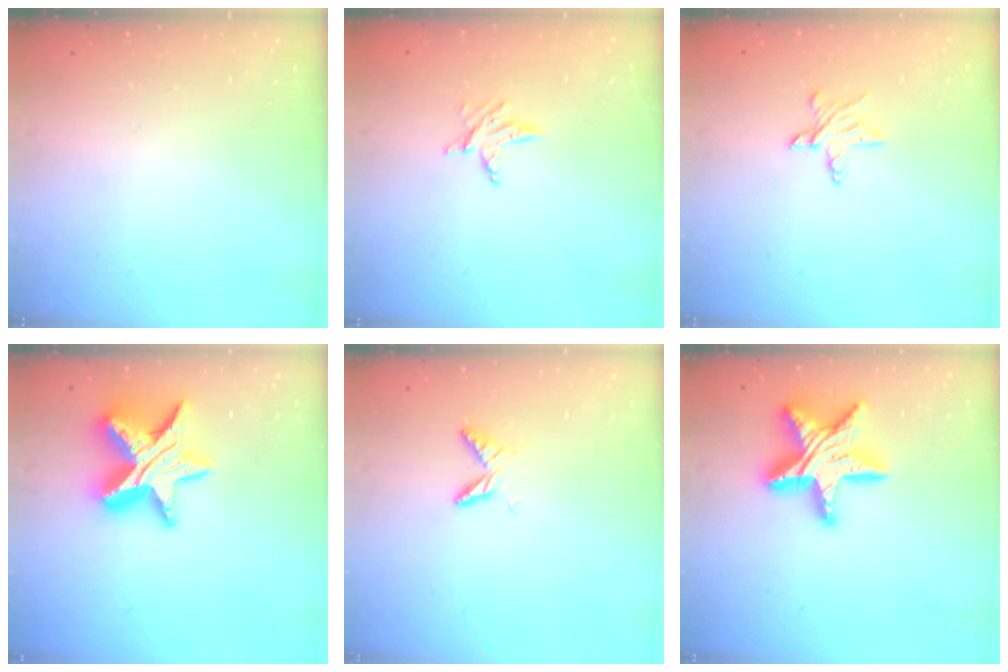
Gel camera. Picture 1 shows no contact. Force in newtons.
{"total": 3.4, "press": 3.4, "slide": 0.4}
{"total": 5.9, "press": 5.8, "slide": 0.5}
{"total": 15.0, "press": 14.9, "slide": 1.1}
{"total": 5.8, "press": 5.8, "slide": 0.8}
{"total": 18.5, "press": 18.4, "slide": 1.6}